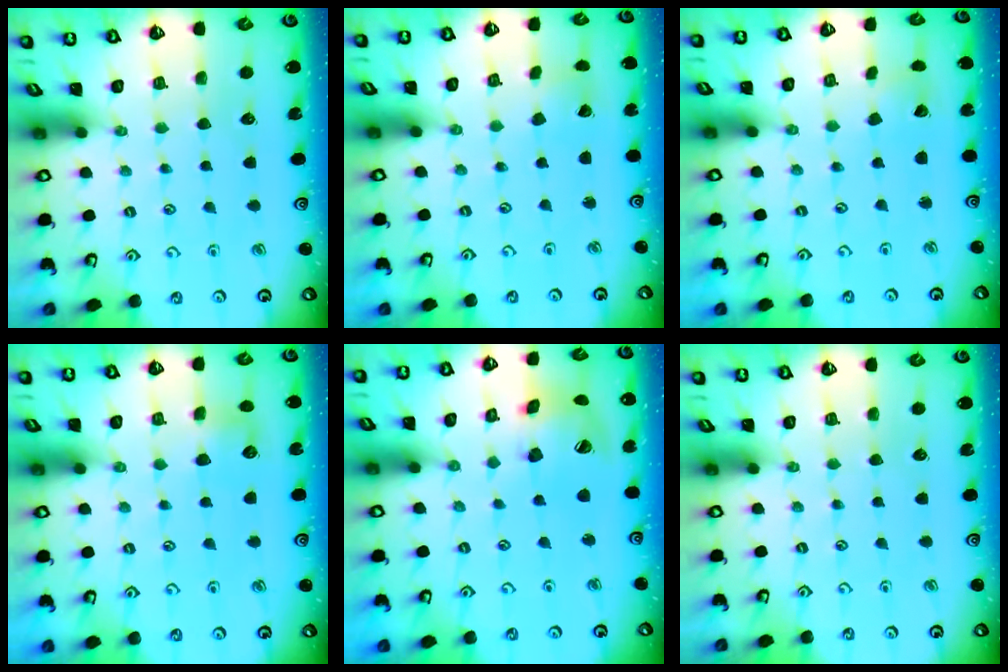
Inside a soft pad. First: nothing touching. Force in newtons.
{"total": 1.8, "press": 1.7, "slide": 0.1}
{"total": 3.5, "press": 3.5, "slide": 0.4}
{"total": 4.9, "press": 4.8, "slide": 0.5}
{"total": 14.6, "press": 14.4, "slide": 2.3}
{"total": 0.0}